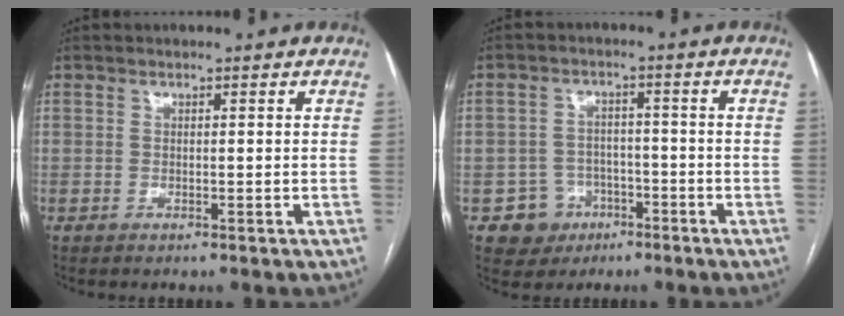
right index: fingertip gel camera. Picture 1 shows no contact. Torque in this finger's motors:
{"motor_torque": [-0.45, 0.24, -0.93, -0.21]}